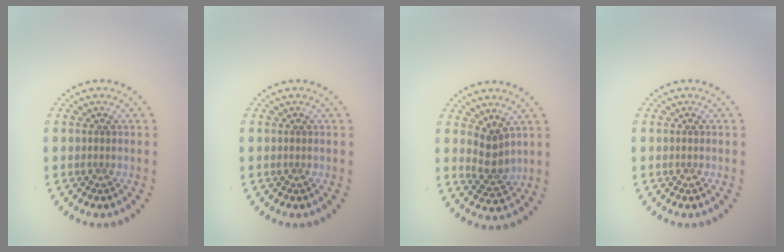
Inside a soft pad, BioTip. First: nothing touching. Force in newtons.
{"total": 0.0}
{"total": 2.3, "press": 1.9, "slide": 1.2}
{"total": 0.0}